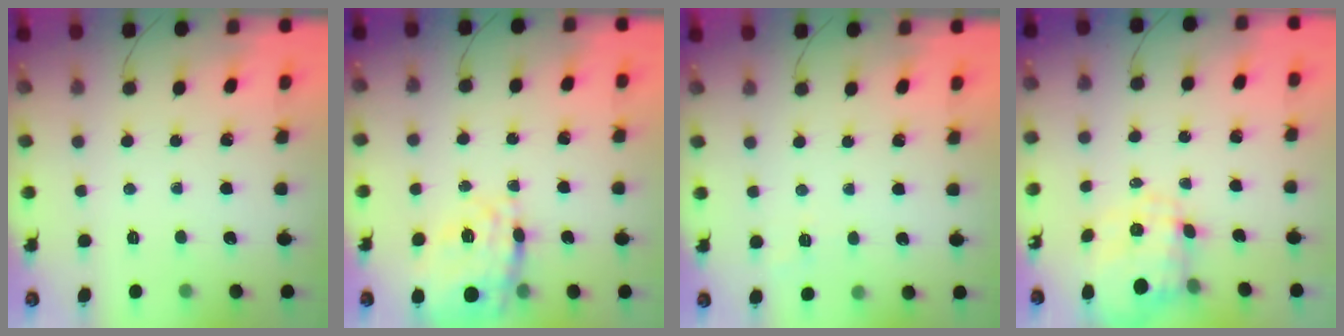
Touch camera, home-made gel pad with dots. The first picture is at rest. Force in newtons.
{"total": 20.3, "press": 20.1, "slide": 3.3}
{"total": 3.1, "press": 2.7, "slide": 1.5}
{"total": 4.1, "press": 3.5, "slide": 2.1}